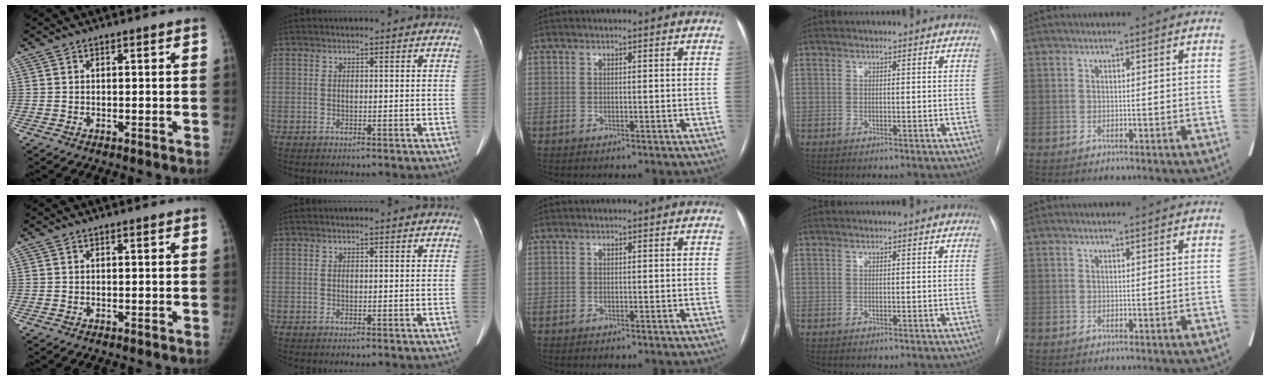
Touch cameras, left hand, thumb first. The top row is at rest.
{}